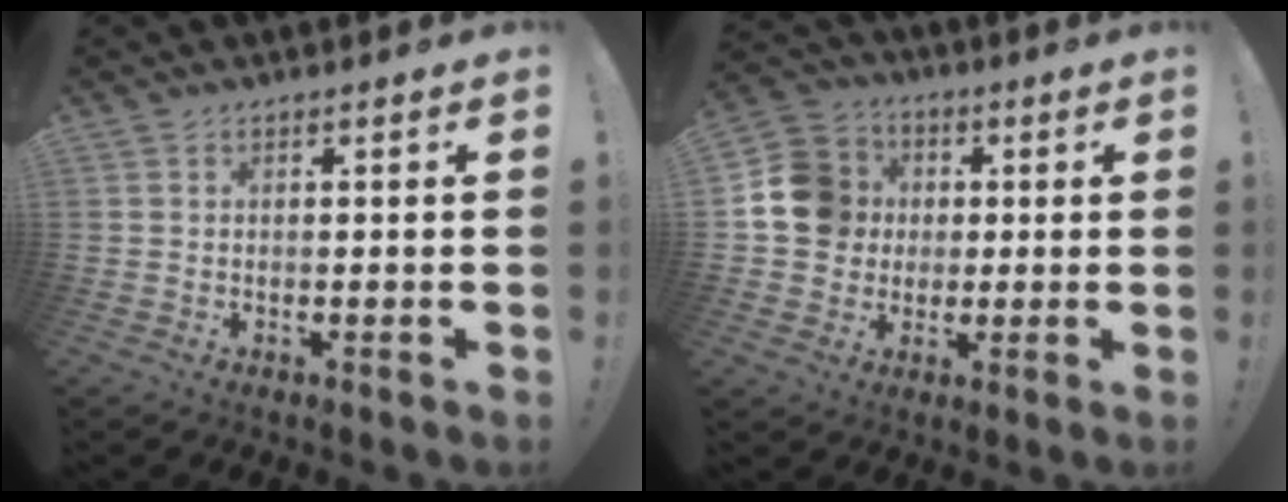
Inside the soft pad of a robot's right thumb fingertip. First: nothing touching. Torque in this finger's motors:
{"motor_torque": [0.36, 0.30, 0.83, -0.08, 0.00]}